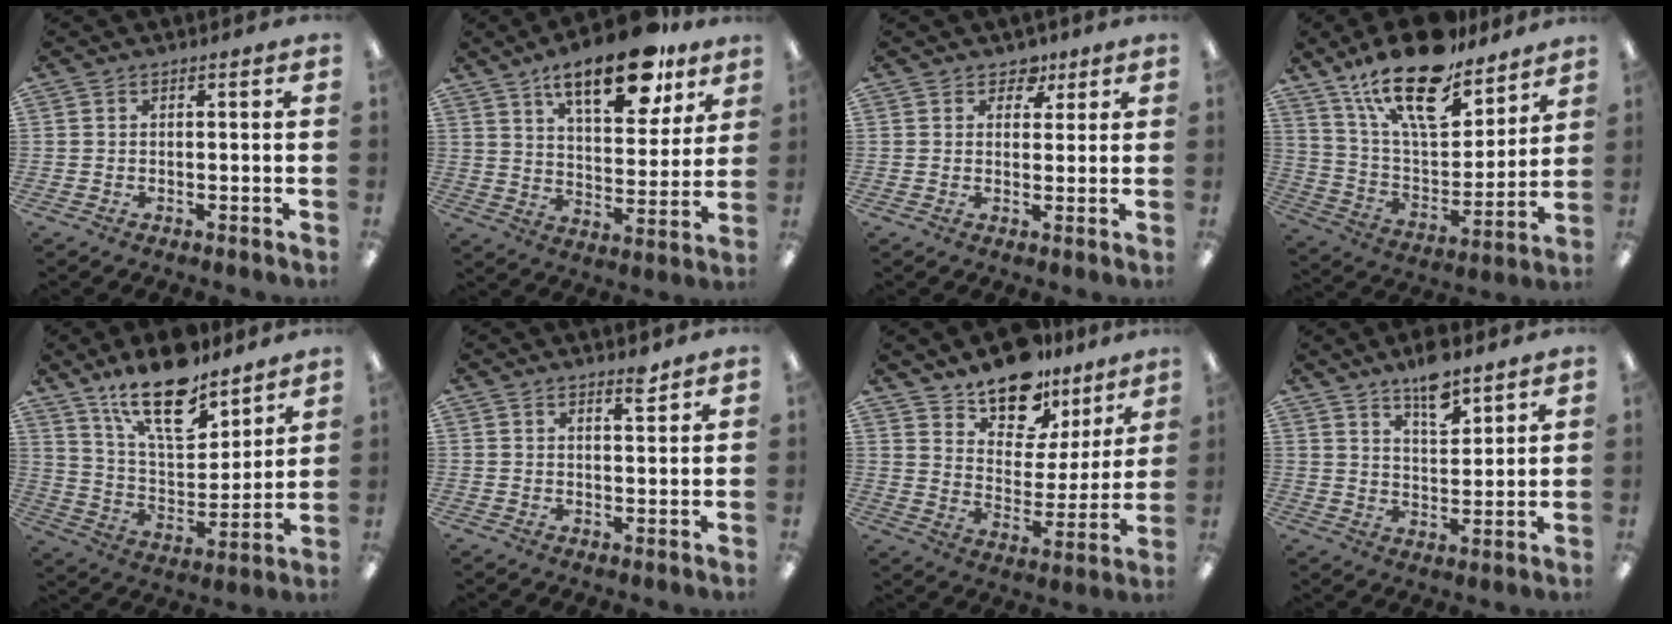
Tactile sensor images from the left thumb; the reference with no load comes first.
{"total": 19.4, "force": [12.7, 7.7, 12.4], "torque": [-0.178, -0.064, 0.206]}
{"total": 4.4, "force": [2.7, 3.3, 1.3], "torque": [-0.004, -0.011, 0.045]}
{"total": 22.1, "force": [15.5, 9.1, 12.8], "torque": [-0.216, -0.093, 0.271]}
{"total": 19.2, "force": [13.5, 7.8, 11.1], "torque": [-0.181, -0.080, 0.233]}
{"total": 3.3, "force": [2.8, 0.6, 1.7], "torque": [-0.015, -0.017, 0.043]}
{"total": 14.3, "force": [11.8, 7.0, 4.2], "torque": [-0.072, -0.092, 0.217]}
{"total": 8.8, "force": [6.9, 3.2, 4.4], "torque": [-0.062, -0.043, 0.120]}